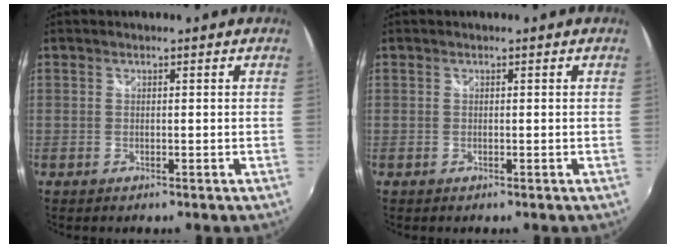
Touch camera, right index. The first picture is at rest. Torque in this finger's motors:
{"motor_torque": [-0.05, 0.03, 0.00, 0.00]}